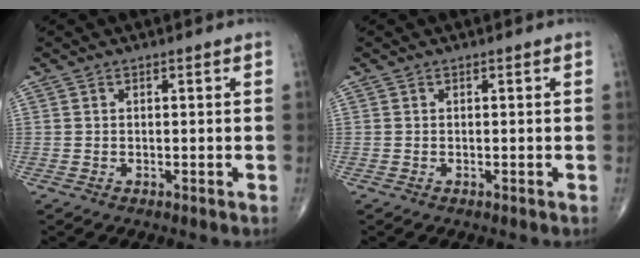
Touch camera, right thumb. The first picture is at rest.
{"total": 0.0}